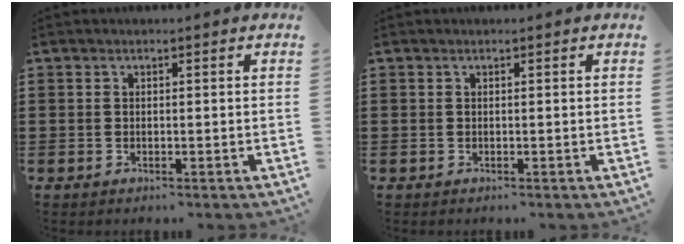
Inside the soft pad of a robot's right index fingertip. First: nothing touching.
{"total": 0.0}